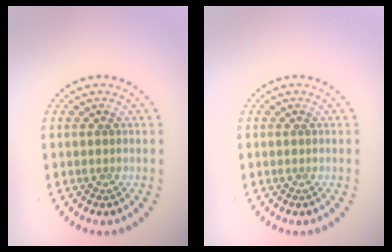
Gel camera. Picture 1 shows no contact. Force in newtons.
{"total": 0.0}